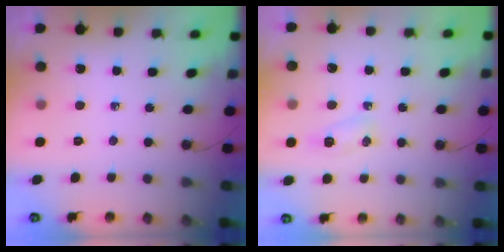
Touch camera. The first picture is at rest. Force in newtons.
{"total": 6.4, "press": 5.1, "slide": 3.9}